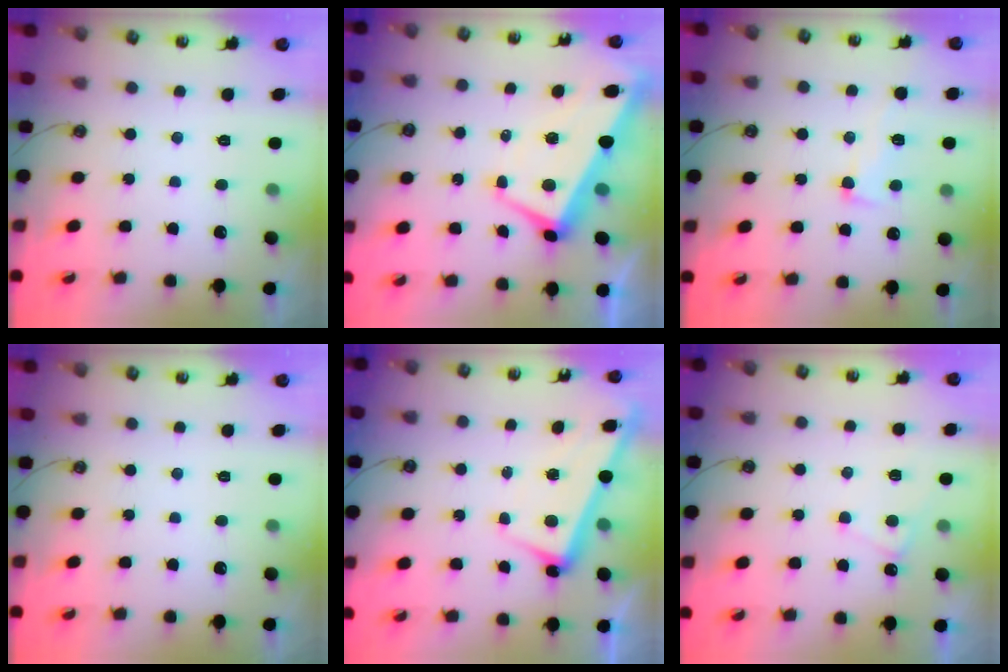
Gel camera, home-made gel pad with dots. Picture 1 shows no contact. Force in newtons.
{"total": 1.7, "press": 1.1, "slide": 1.3}
{"total": 5.0, "press": 4.9, "slide": 1.2}
{"total": 0.0}
{"total": 2.6, "press": 2.6, "slide": 0.6}
{"total": 3.9, "press": 3.9, "slide": 0.4}